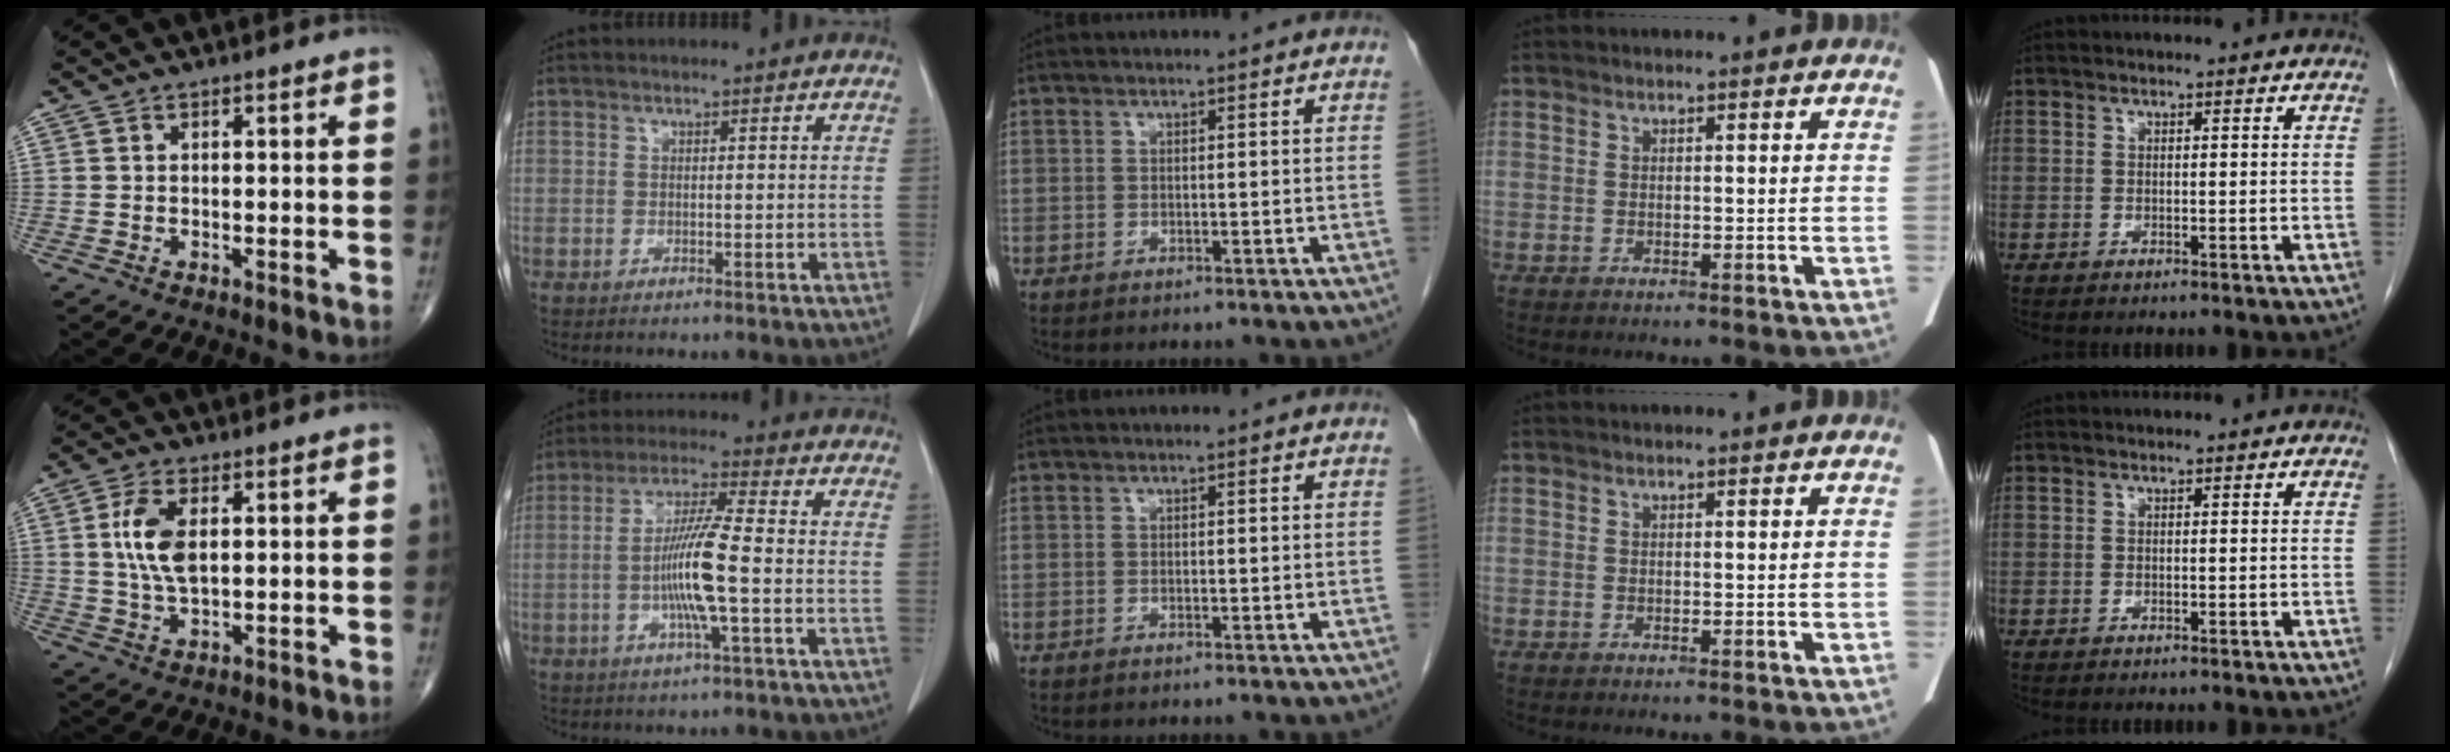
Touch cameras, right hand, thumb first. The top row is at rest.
{"thumb": {"total": 7.8, "force": [1.4, 3.8, 6.6], "torque": [-0.138, -0.006, 0.028]}, "index": {"total": 9.4, "force": [-1.7, -0.1, 9.3], "torque": [-0.180, -0.004, -0.037]}}